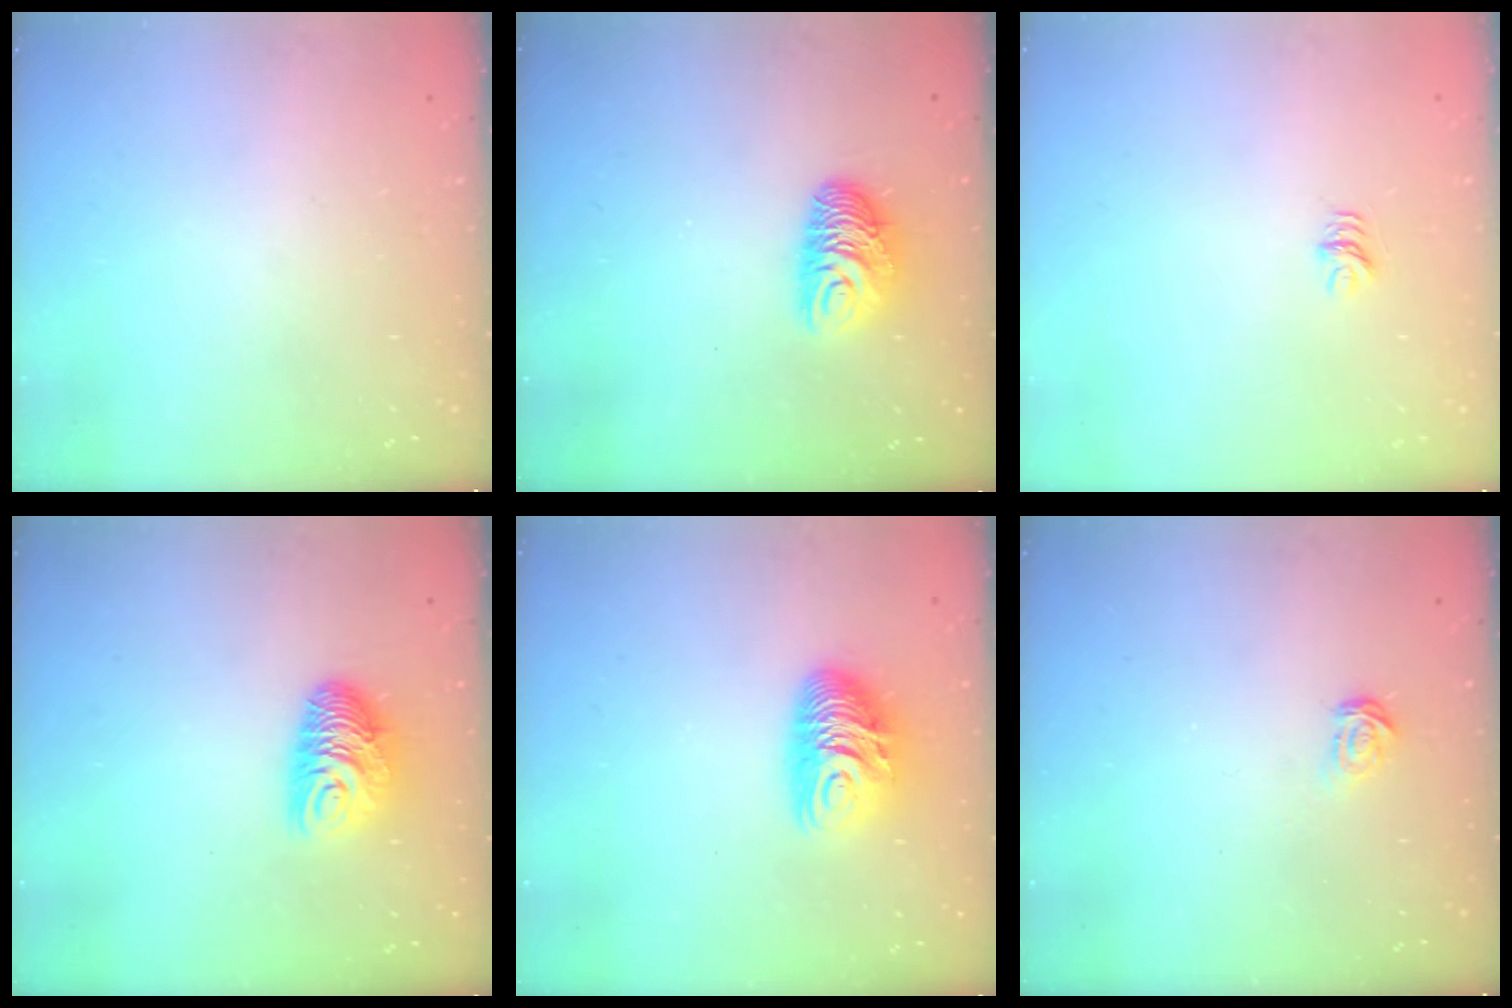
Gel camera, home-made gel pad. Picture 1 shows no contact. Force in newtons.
{"total": 9.0, "press": 9.0, "slide": 0.2}
{"total": 3.9, "press": 3.9, "slide": 0.3}
{"total": 9.9, "press": 9.9, "slide": 0.4}
{"total": 10.2, "press": 10.2, "slide": 0.9}
{"total": 2.3, "press": 2.3, "slide": 0.3}